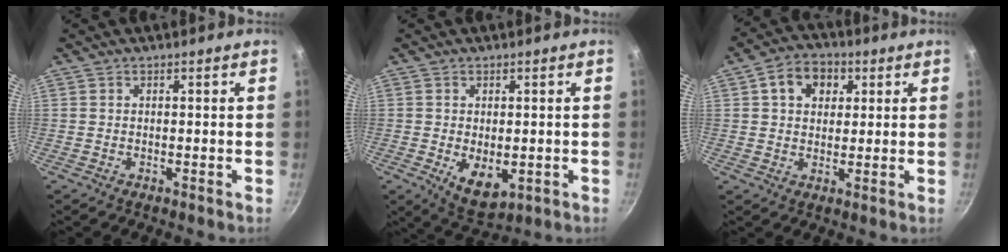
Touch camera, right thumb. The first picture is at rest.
{"total": 7.1, "force": [-1.2, 4.2, 5.6], "torque": [-0.079, -0.018, -0.004]}
{"total": 8.5, "force": [2.9, 6.4, 4.8], "torque": [-0.053, 0.005, 0.036]}